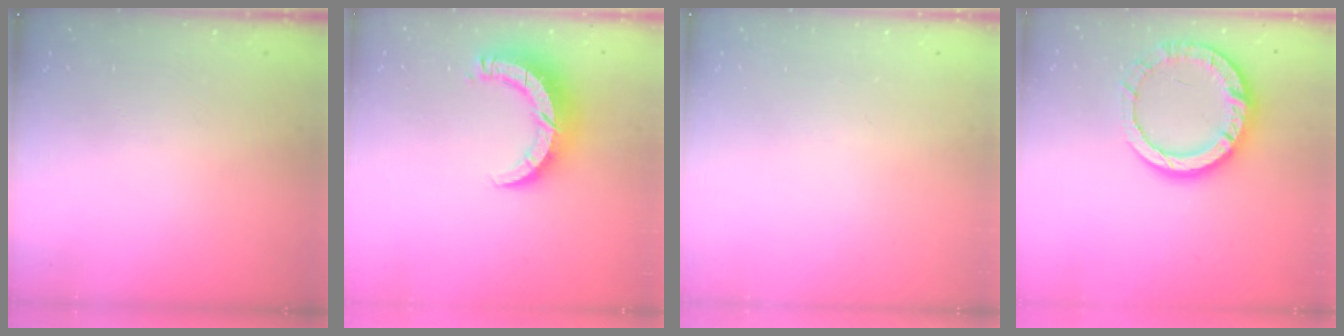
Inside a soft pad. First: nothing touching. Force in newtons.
{"total": 9.9, "press": 9.8, "slide": 1.0}
{"total": 0.0}
{"total": 14.5, "press": 14.3, "slide": 2.2}